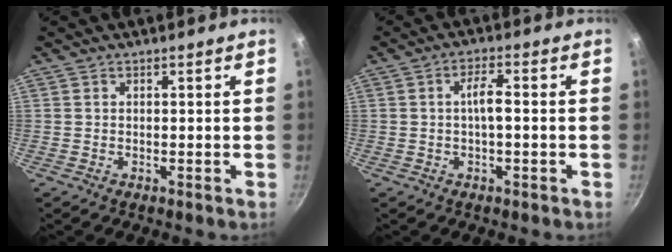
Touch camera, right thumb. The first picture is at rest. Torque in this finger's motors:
{"motor_torque": [2.39, 2.62, 2.13, -0.64, 0.61]}